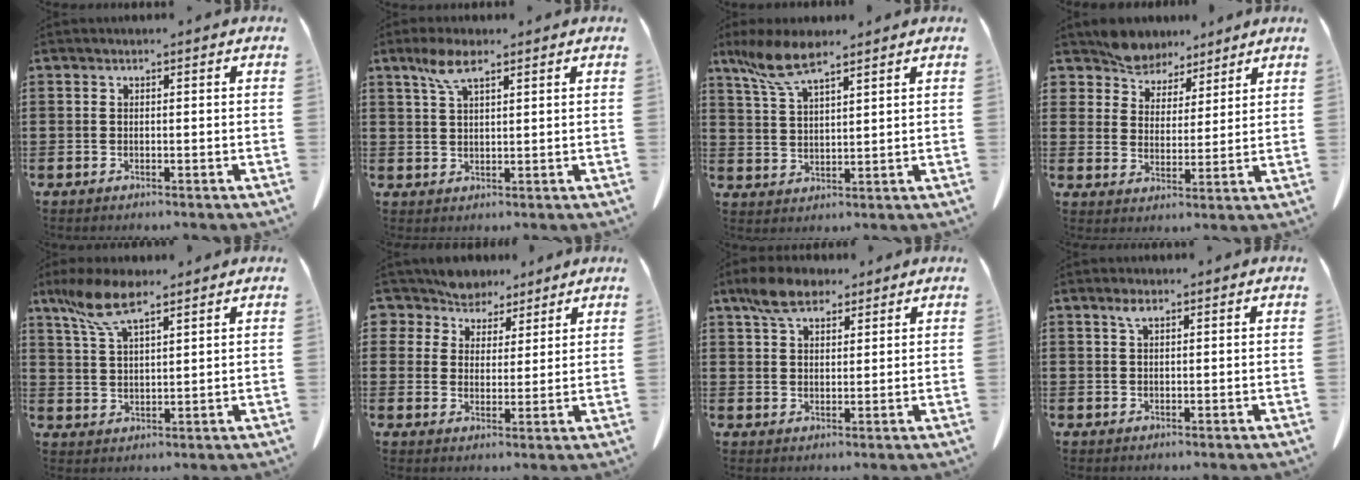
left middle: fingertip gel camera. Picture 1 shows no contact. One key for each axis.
{"total": 5.0, "fx": 2.9, "fy": 1.5, "fz": 3.8, "tx": -0.083, "ty": 0.005, "tz": 0.053}
{"total": 7.1, "fx": 5.0, "fy": 1.5, "fz": 4.7, "tx": -0.111, "ty": -0.008, "tz": 0.091}
{"total": 6.2, "fx": 5.8, "fy": 2.2, "fz": 0.1, "tx": -0.034, "ty": -0.029, "tz": 0.110}
{"total": 7.9, "fx": 5.4, "fy": 2.1, "fz": 5.3, "tx": -0.132, "ty": -0.010, "tz": 0.096}
{"total": 6.1, "fx": 5.6, "fy": 2.5, "fz": -0.1, "tx": -0.034, "ty": -0.026, "tz": 0.104}
{"total": 5.7, "fx": 4.2, "fy": 2.7, "fz": 2.9, "tx": -0.070, "ty": 0.004, "tz": 0.079}
{"total": 1.9, "fx": 1.0, "fy": 0.6, "fz": 1.4, "tx": -0.032, "ty": 0.001, "tz": 0.019}